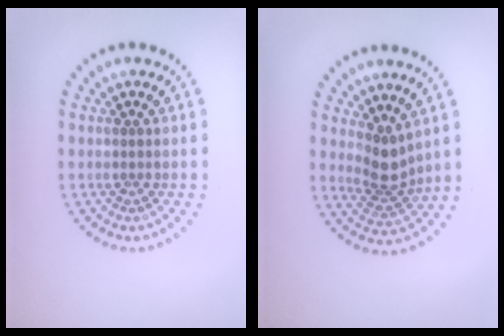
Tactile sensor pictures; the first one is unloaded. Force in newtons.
{"total": 2.9, "press": 2.1, "slide": 2.0}